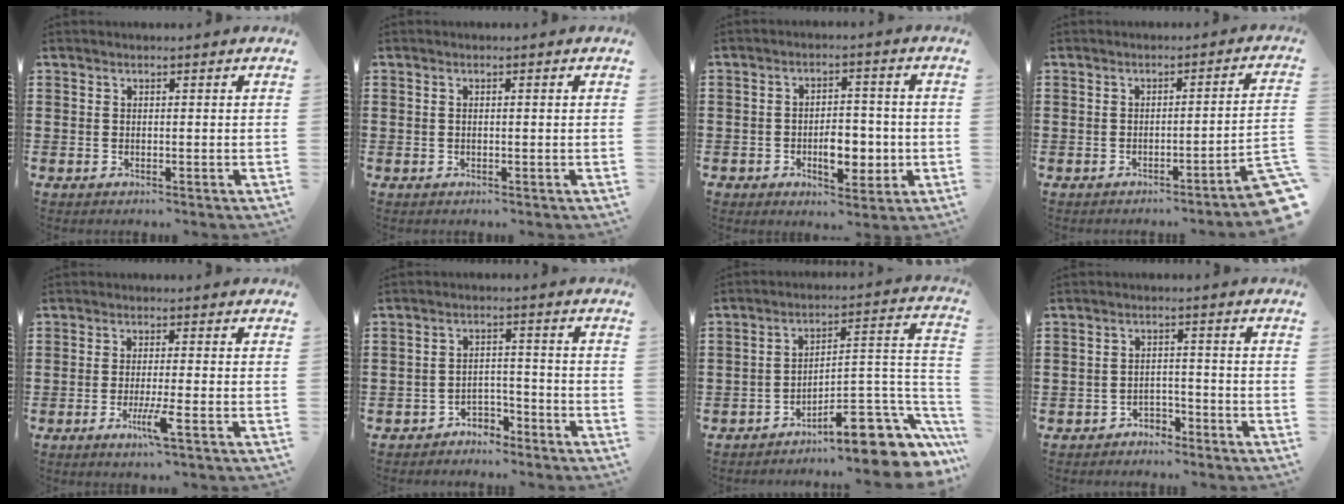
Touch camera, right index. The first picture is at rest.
{"total": 0.6, "force": [0.1, 0.1, 0.6], "torque": [-0.011, 0.000, 0.001]}
{"total": 6.3, "force": [-1.8, 3.8, 4.7], "torque": [-0.066, 0.005, -0.034]}
{"total": 3.5, "force": [-2.5, -0.2, 2.4], "torque": [-0.041, -0.011, -0.047]}
{"total": 4.6, "force": [-2.1, 0.0, 4.1], "torque": [-0.087, -0.022, -0.040]}
{"total": 3.1, "force": [-2.9, 1.2, 0.2], "torque": [-0.010, 0.007, -0.059]}
{"total": 10.7, "force": [-7.6, 3.8, 6.5], "torque": [-0.074, 0.017, -0.139]}
{"total": 2.5, "force": [-2.3, 0.9, 0.0], "torque": [-0.009, 0.003, -0.050]}